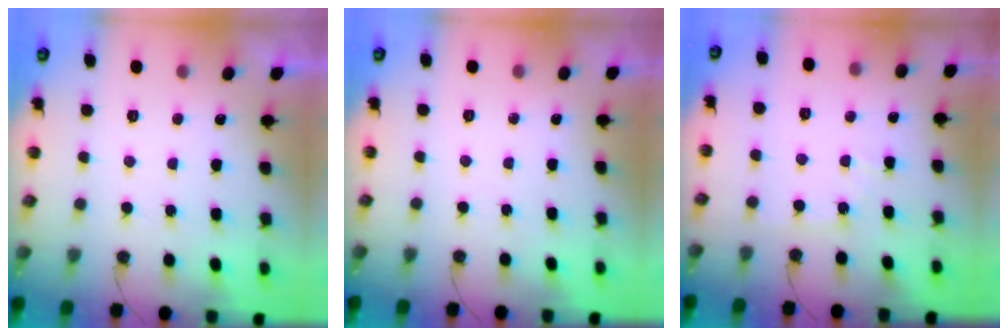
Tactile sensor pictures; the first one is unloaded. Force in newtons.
{"total": 0.0}
{"total": 4.6, "press": 4.5, "slide": 0.7}